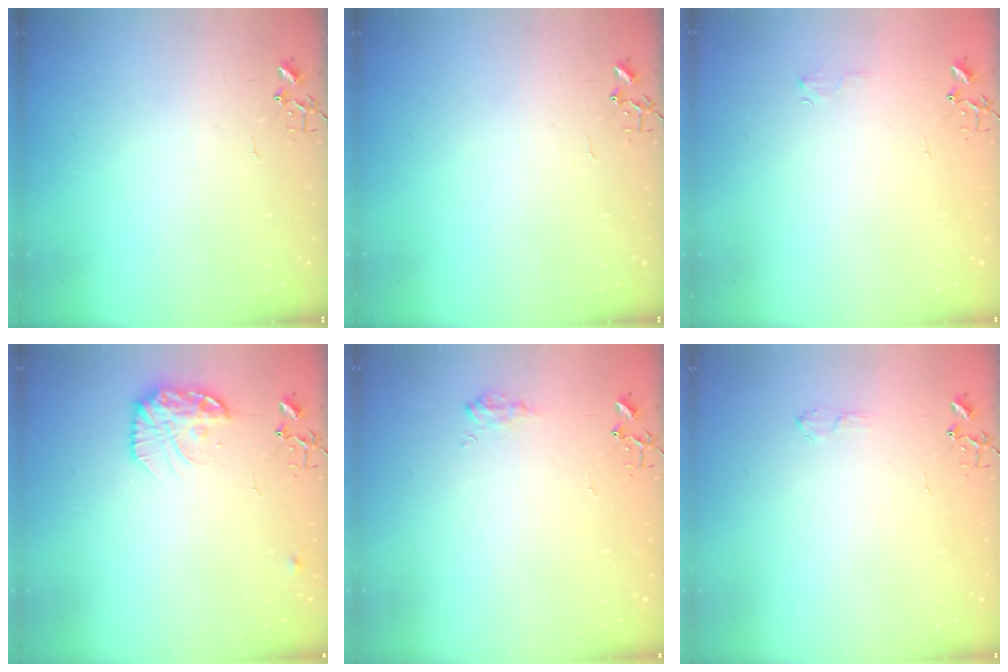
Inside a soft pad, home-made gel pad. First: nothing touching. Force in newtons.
{"total": 0.0}
{"total": 4.4, "press": 4.4, "slide": 0.6}
{"total": 14.3, "press": 14.3, "slide": 0.8}
{"total": 8.2, "press": 8.2, "slide": 0.5}
{"total": 4.5, "press": 4.5, "slide": 0.7}